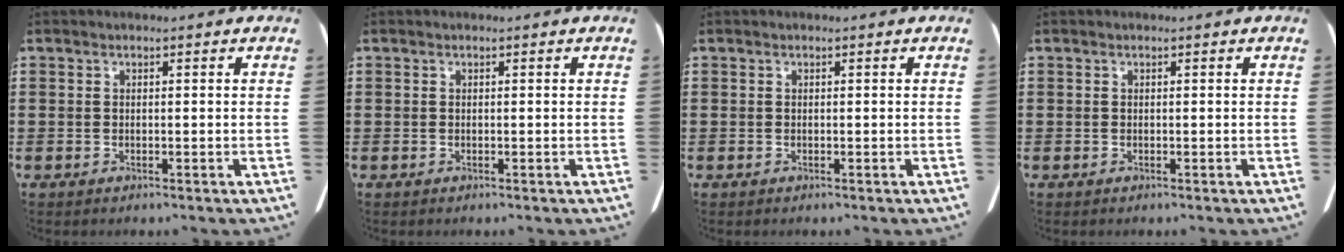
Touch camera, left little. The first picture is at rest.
{"total": 0.0}
{"total": 0.0}
{"total": 0.0}